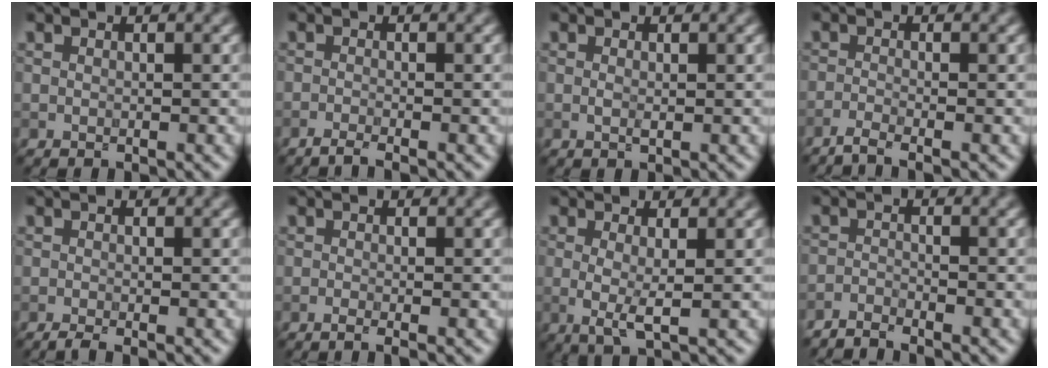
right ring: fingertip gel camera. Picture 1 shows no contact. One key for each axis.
{"total": 1.7, "fx": -1.3, "fy": 0.2, "fz": 1.1, "tx": -0.019, "ty": -0.003, "tz": -0.034}
{"total": 0.6, "fx": 0.1, "fy": 0.2, "fz": 0.6, "tx": -0.016, "ty": -0.002, "tz": 0.001}
{"total": 2.1, "fx": -1.6, "fy": 0.4, "fz": 1.4, "tx": -0.026, "ty": -0.004, "tz": -0.044}
{"total": 1.4, "fx": -1.0, "fy": 0.2, "fz": 1.0, "tx": -0.020, "ty": -0.003, "tz": -0.024}
{"total": 1.4, "fx": -0.7, "fy": 0.4, "fz": 1.1, "tx": -0.014, "ty": -0.005, "tz": -0.013}
{"total": 2.5, "fx": 0.0, "fy": 0.5, "fz": 2.5, "tx": -0.052, "ty": -0.006, "tz": 0.000}
{"total": 2.2, "fx": -2.1, "fy": 0.1, "fz": 0.4, "tx": -0.014, "ty": 0.001, "tz": -0.048}